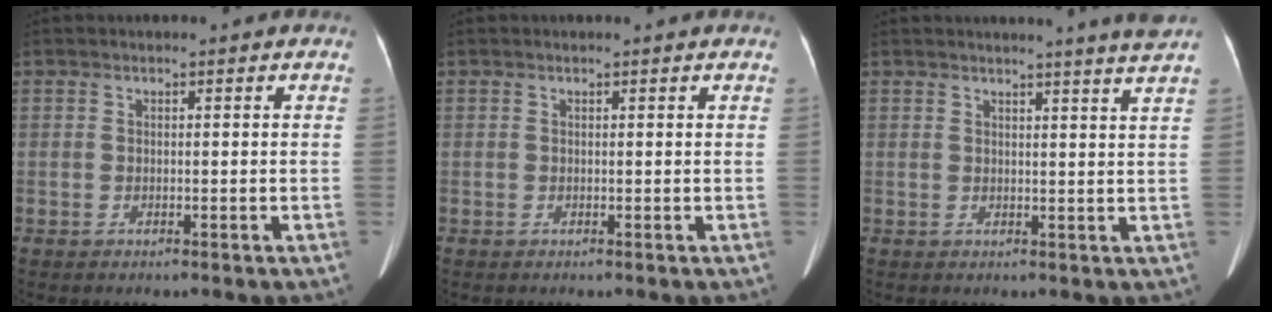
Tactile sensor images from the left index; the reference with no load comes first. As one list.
[{"total": 0.5, "force": [0.5, 0.0, 0.1], "torque": [-0.003, 0.002, 0.005]}, {"total": 5.1, "force": [4.5, -1.4, 2.1], "torque": [-0.026, -0.009, 0.038]}]